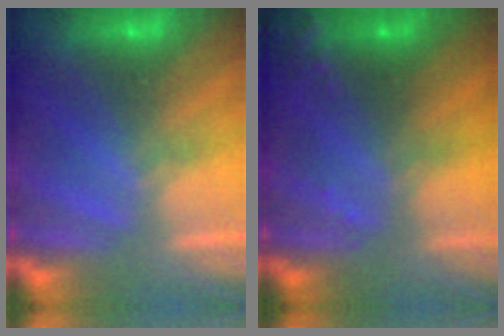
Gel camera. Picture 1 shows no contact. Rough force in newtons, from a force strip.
{"total": 9.4}